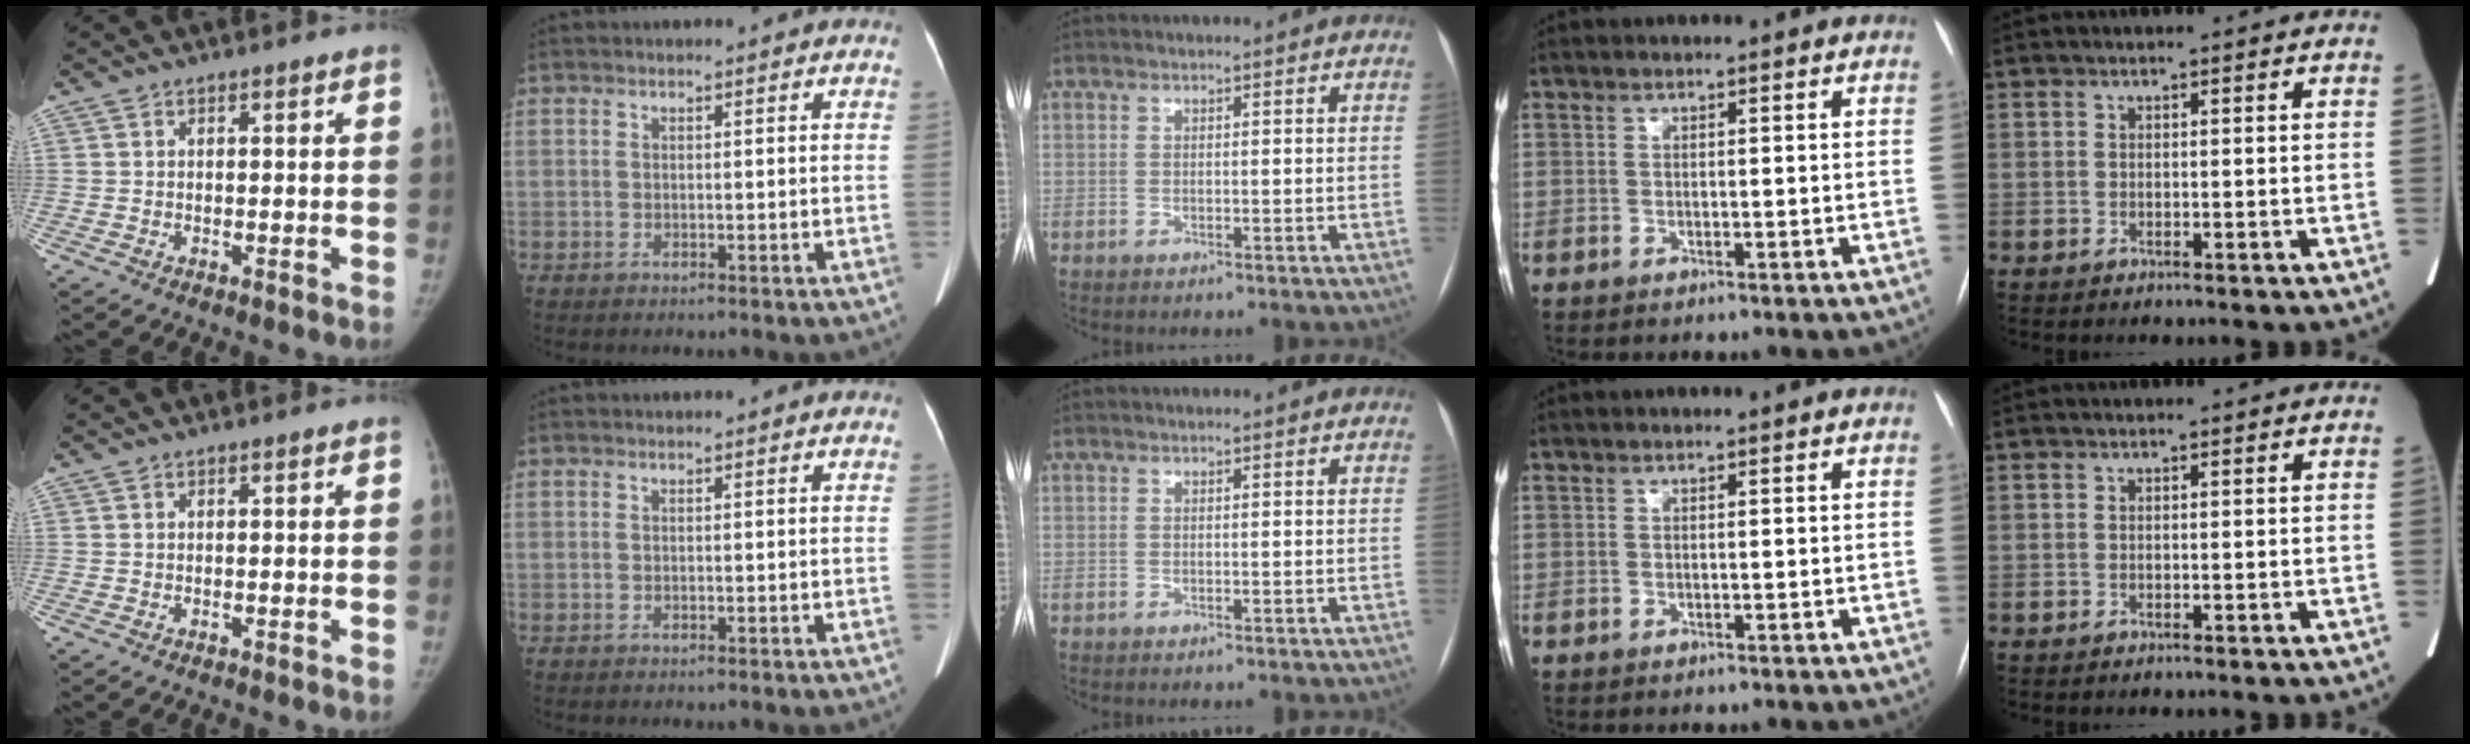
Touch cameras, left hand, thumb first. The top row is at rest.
{}